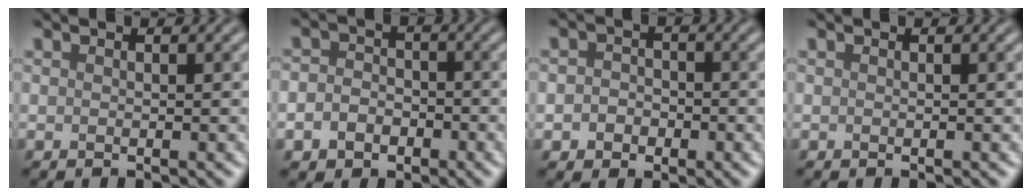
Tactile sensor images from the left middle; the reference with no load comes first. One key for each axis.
{"total": 3.5, "fx": -1.3, "fy": 2.9, "fz": 1.5, "tx": -0.002, "ty": -0.002, "tz": -0.032}
{"total": 2.4, "fx": -0.7, "fy": 2.1, "fz": 1.0, "tx": 0.001, "ty": -0.002, "tz": -0.023}
{"total": 0.0}